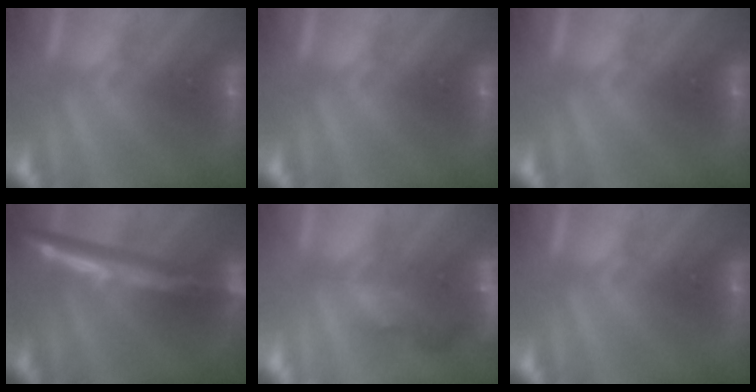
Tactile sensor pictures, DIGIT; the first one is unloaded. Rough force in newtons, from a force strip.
{"total": 0.0}
{"total": 0.0}
{"total": 2.9}
{"total": 9.9}
{"total": 0.0}